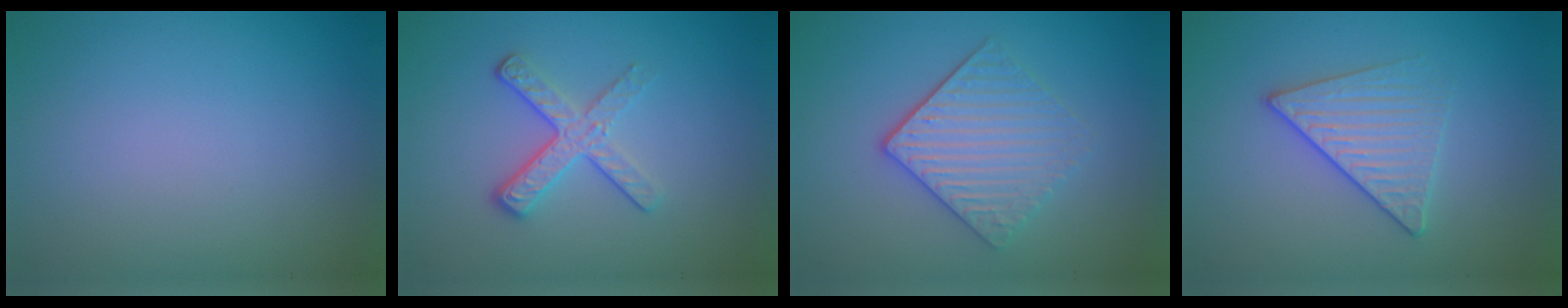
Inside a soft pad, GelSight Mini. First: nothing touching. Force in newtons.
{"total": 3.5, "press": 2.5, "slide": 2.4}
{"total": 4.1, "press": 3.4, "slide": 2.3}
{"total": 2.7, "press": 2.4, "slide": 1.2}